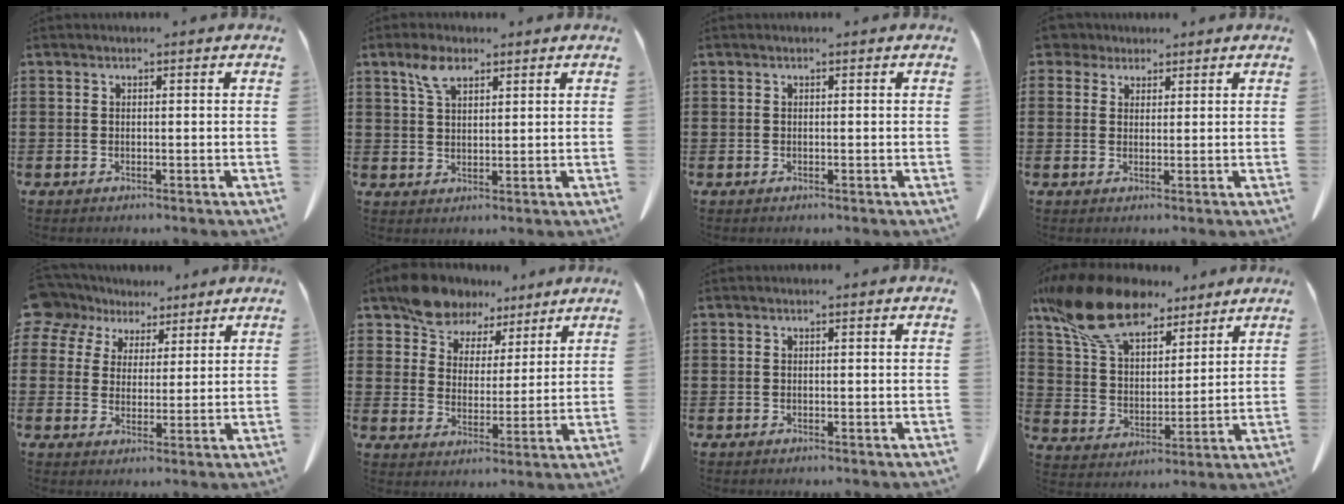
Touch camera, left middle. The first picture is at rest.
{"total": 4.5, "force": [2.7, 1.9, 3.1], "torque": [-0.070, 0.005, 0.049]}
{"total": 0.0}
{"total": 3.1, "force": [2.5, 1.6, 0.8], "torque": [-0.028, 0.007, 0.049]}
{"total": 6.3, "force": [4.7, 4.2, 1.0], "torque": [-0.054, -0.008, 0.091]}
{"total": 8.4, "force": [7.2, 4.1, 1.6], "torque": [-0.061, -0.020, 0.138]}
{"total": 0.0}
{"total": 14.9, "force": [11.3, 5.8, 7.6], "torque": [-0.181, -0.038, 0.209]}